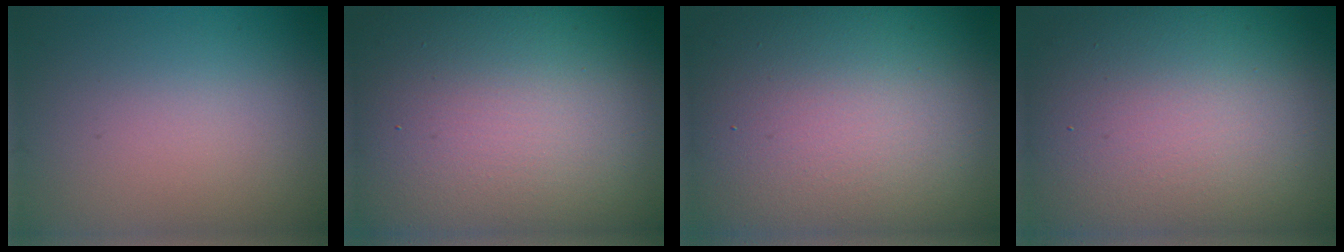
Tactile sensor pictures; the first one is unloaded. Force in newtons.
{"total": 22.9, "press": 22.9, "slide": 1.3}
{"total": 18.9, "press": 18.9, "slide": 0.9}
{"total": 16.4, "press": 16.4, "slide": 0.8}